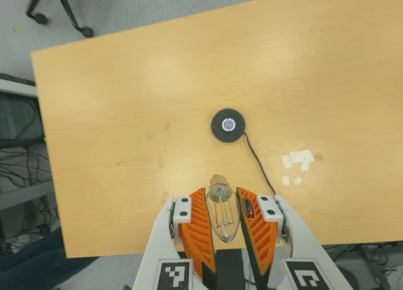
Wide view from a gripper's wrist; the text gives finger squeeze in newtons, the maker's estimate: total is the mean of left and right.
{"total": 13.5, "left": 14.7, "right": 12.2}